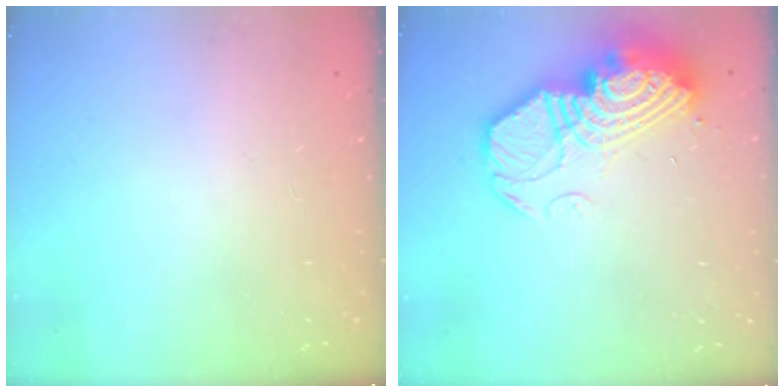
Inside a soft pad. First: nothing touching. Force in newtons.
{"total": 18.5, "press": 18.4, "slide": 1.7}